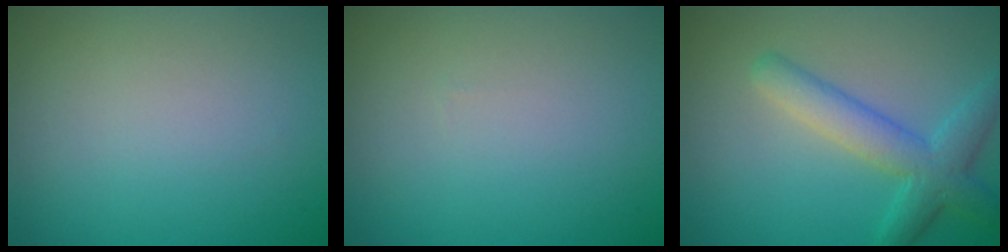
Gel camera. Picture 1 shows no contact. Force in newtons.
{"total": 0.0}
{"total": 4.6, "press": 4.6, "slide": 0.1}